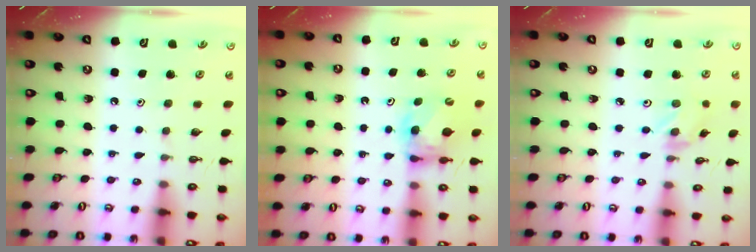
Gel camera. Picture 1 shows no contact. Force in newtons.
{"total": 6.6, "press": 6.6, "slide": 0.5}
{"total": 1.5, "press": 1.4, "slide": 0.3}